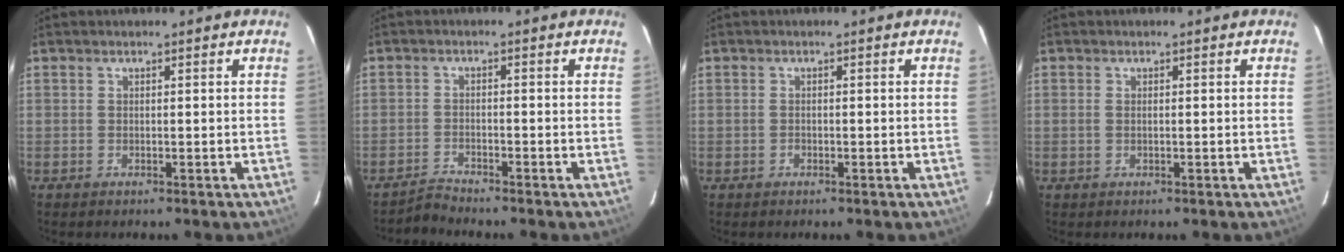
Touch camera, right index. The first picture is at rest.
{"total": 2.5, "force": [-2.5, -0.5, -0.3], "torque": [-0.006, 0.000, -0.053]}
{"total": 0.6, "force": [-0.5, 0.4, 0.1], "torque": [-0.002, 0.002, -0.010]}
{"total": 0.7, "force": [-0.1, 0.4, 0.5], "torque": [-0.012, 0.001, -0.003]}